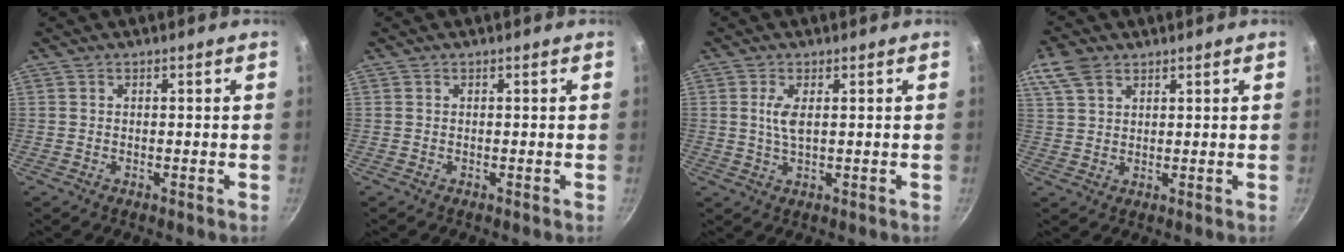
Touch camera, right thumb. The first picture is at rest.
{"total": 0.0}
{"total": 3.3, "force": [0.7, 1.0, 3.1], "torque": [-0.068, -0.002, 0.014]}
{"total": 6.1, "force": [3.6, 3.7, 3.3], "torque": [-0.062, 0.003, 0.070]}